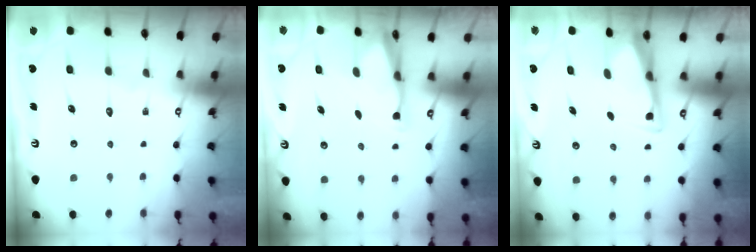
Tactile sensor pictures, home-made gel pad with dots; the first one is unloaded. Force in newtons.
{"total": 3.0, "press": 2.9, "slide": 0.5}
{"total": 3.3, "press": 3.3, "slide": 0.4}